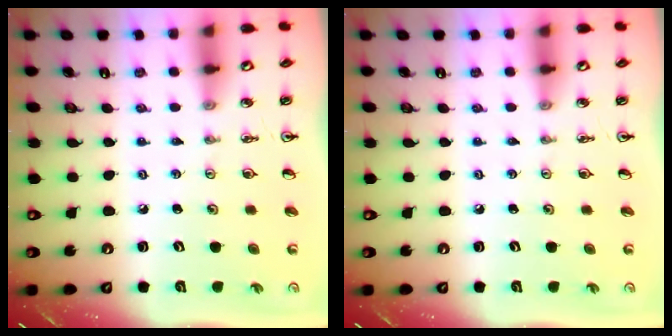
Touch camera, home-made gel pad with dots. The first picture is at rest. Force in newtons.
{"total": 0.0}